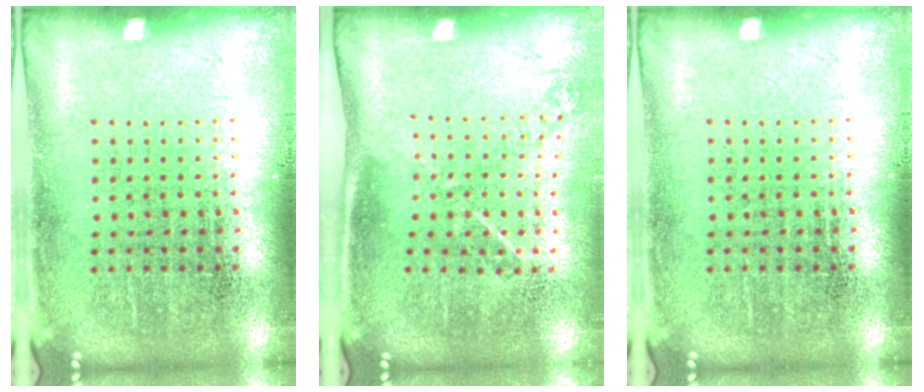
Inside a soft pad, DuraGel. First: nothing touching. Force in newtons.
{"total": 1.2, "press": 0.8, "slide": 0.8}
{"total": 0.0}